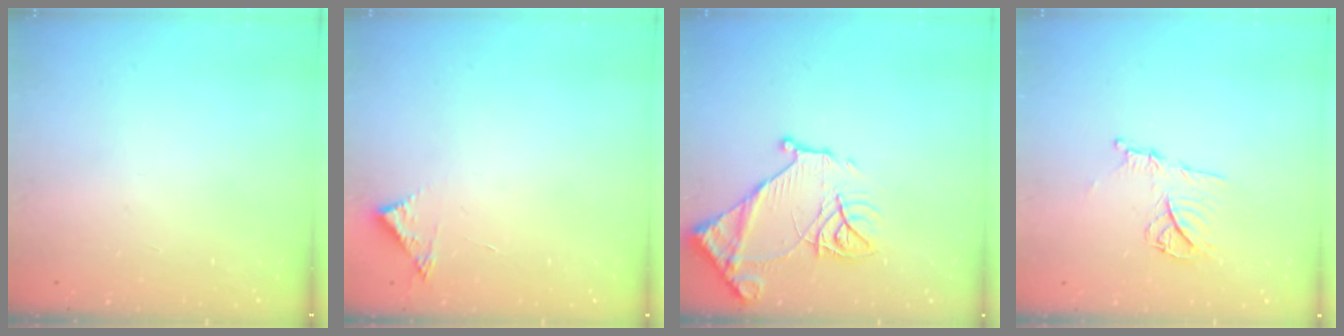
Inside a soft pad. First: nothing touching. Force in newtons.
{"total": 3.7, "press": 3.7, "slide": 0.1}
{"total": 15.2, "press": 15.2, "slide": 1.5}
{"total": 11.0, "press": 10.9, "slide": 1.1}